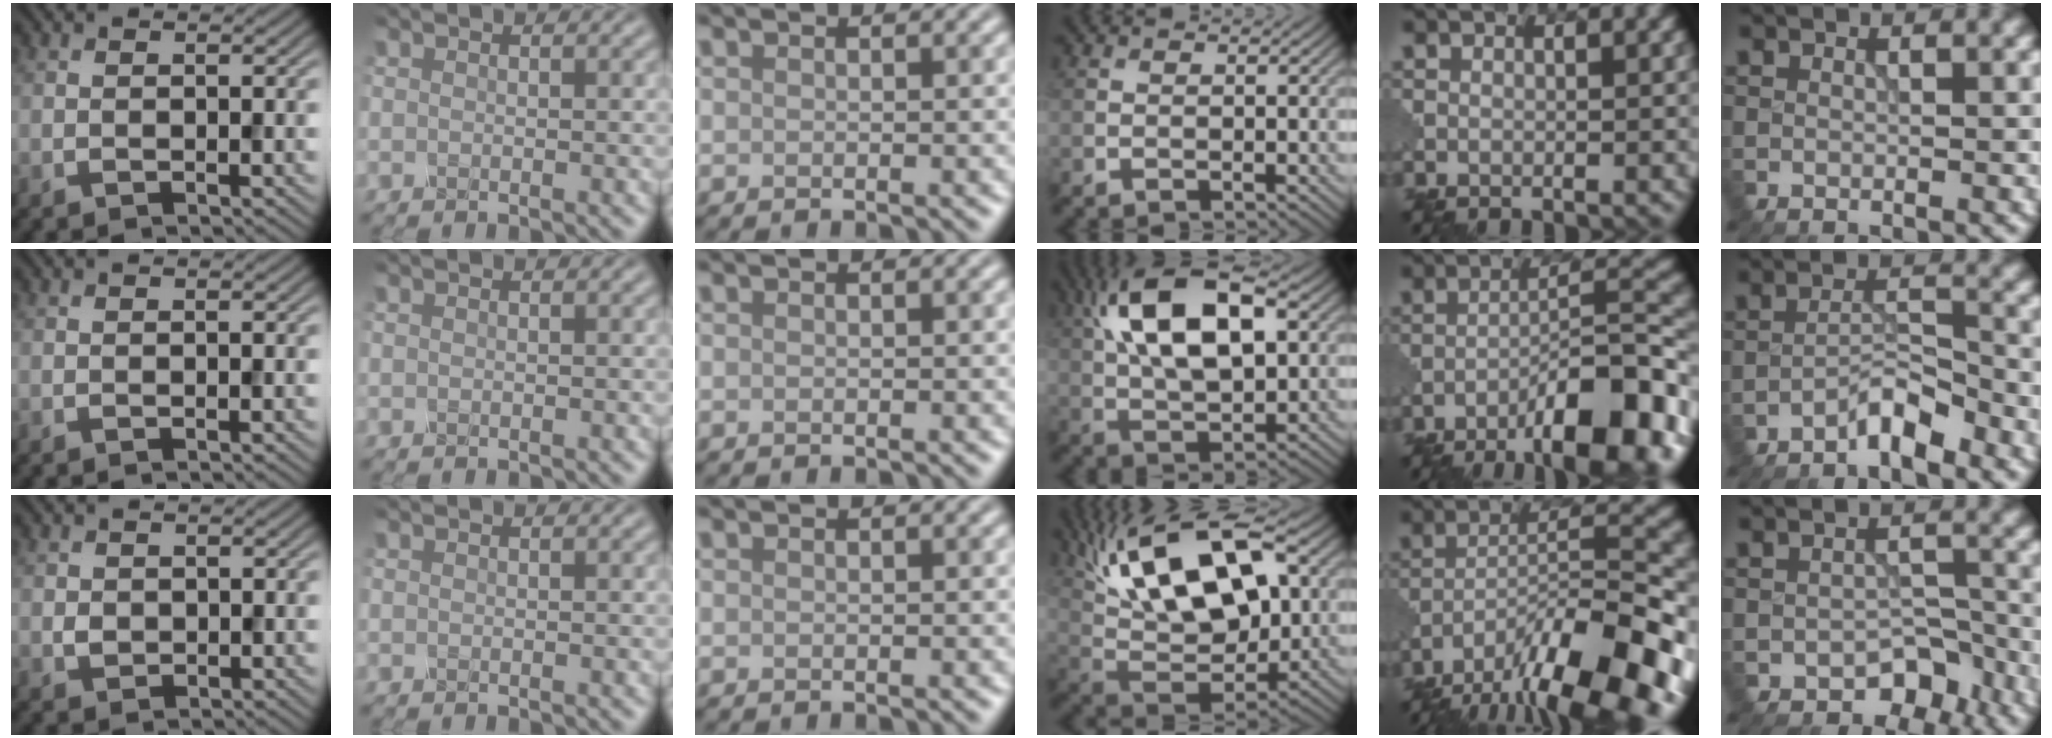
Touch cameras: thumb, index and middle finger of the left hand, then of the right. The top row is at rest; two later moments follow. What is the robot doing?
{"motion": "disassemble", "object": "glue stick"}